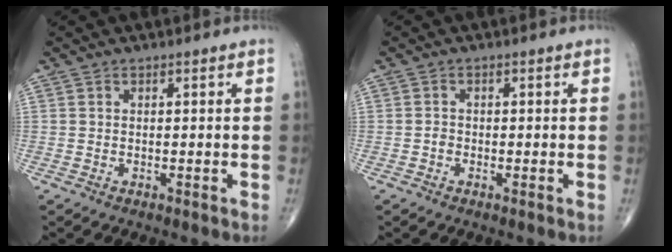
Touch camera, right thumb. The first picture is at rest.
{"total": 1.0, "force": [-0.4, 0.8, 0.5], "torque": [-0.006, 0.002, -0.012]}